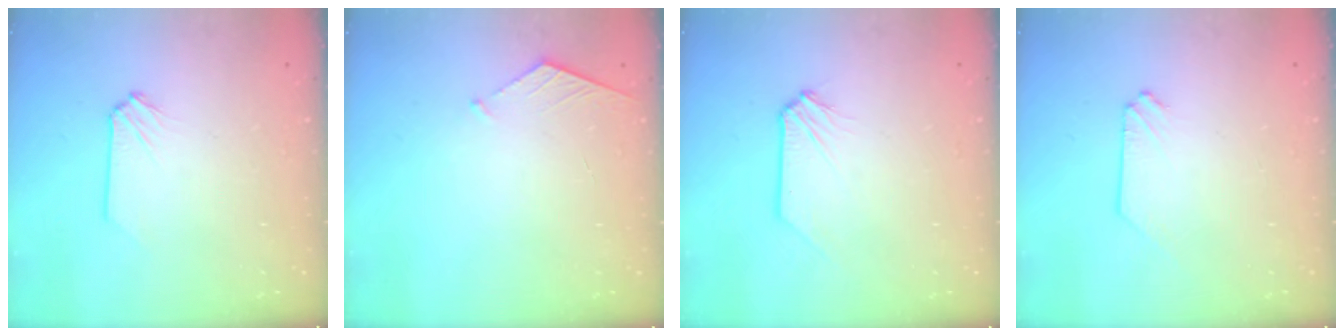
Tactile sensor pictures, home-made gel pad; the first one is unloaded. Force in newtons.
{"total": 5.2, "press": 5.1, "slide": 0.5}
{"total": 0.0}
{"total": 0.0}